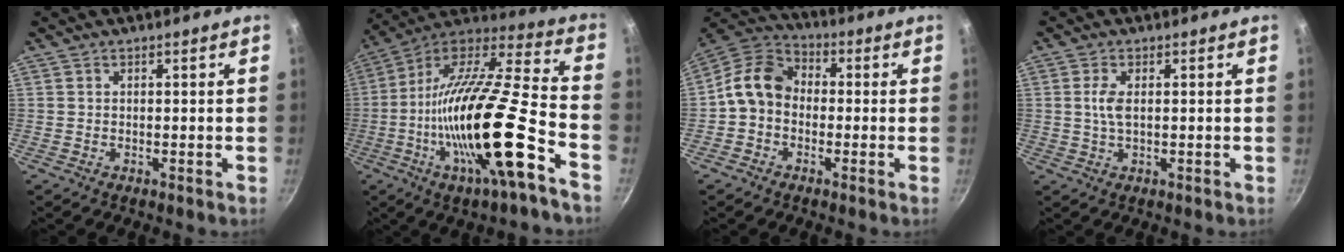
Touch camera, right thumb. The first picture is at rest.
{"total": 26.6, "force": [-9.5, 5.5, 24.2], "torque": [-0.401, 0.024, -0.176]}
{"total": 9.8, "force": [-0.9, 7.8, 5.8], "torque": [-0.082, 0.036, -0.039]}
{"total": 3.1, "force": [0.4, 1.3, 2.8], "torque": [-0.062, 0.002, 0.008]}